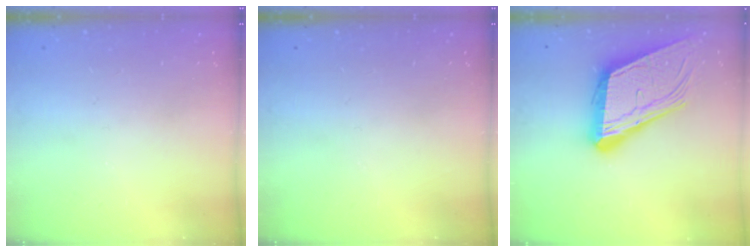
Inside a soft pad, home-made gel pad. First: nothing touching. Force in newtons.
{"total": 0.0}
{"total": 20.4, "press": 20.0, "slide": 3.9}